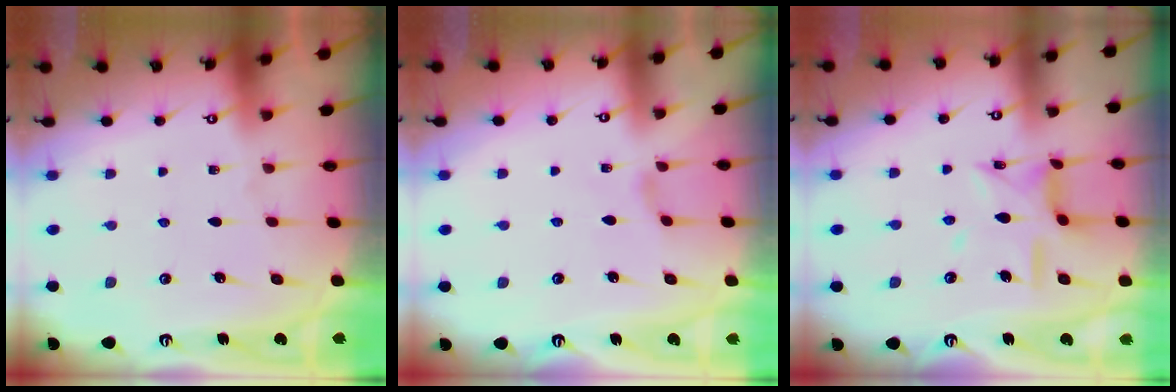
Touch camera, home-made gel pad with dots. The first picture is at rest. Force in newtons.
{"total": 1.9, "press": 1.8, "slide": 0.5}
{"total": 11.0, "press": 10.9, "slide": 0.8}